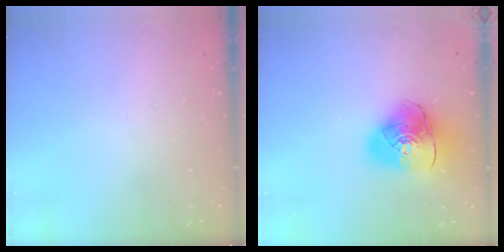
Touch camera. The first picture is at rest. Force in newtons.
{"total": 14.3, "press": 14.2, "slide": 1.9}